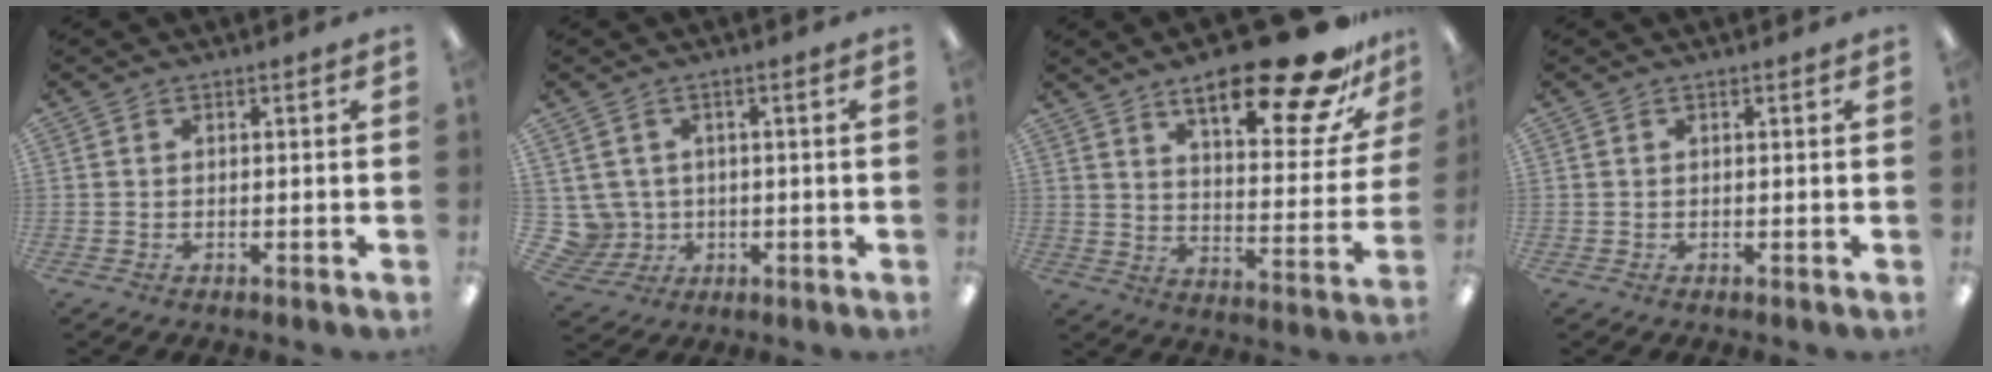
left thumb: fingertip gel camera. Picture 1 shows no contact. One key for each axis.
{"total": 5.6, "fx": 0.9, "fy": 5.4, "fz": 0.8, "tx": -0.039, "ty": -0.001, "tz": 0.022}
{"total": 24.3, "fx": 16.8, "fy": 6.8, "fz": 16.2, "tx": -0.227, "ty": -0.112, "tz": 0.267}
{"total": 0.0}